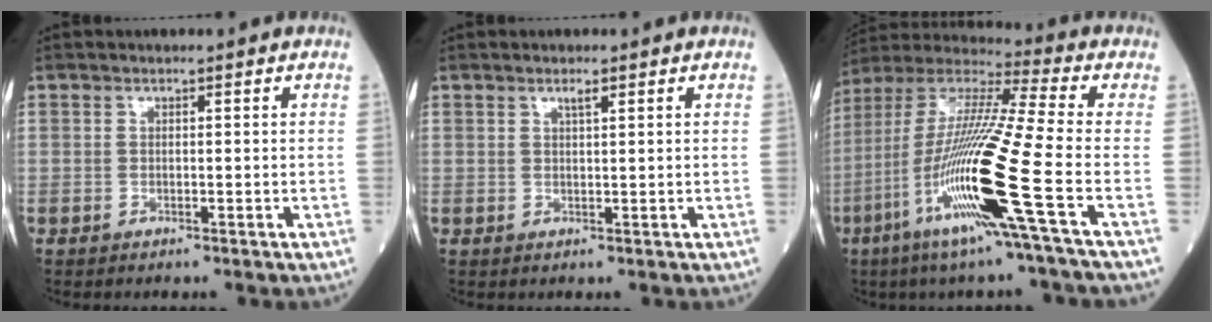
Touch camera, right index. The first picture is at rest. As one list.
[{"total": 1.2, "force": [0.8, 0.0, 1.0], "torque": [-0.018, -0.001, 0.014]}, {"total": 19.9, "force": [-6.9, -1.1, 18.6], "torque": [-0.397, -0.031, -0.146]}]